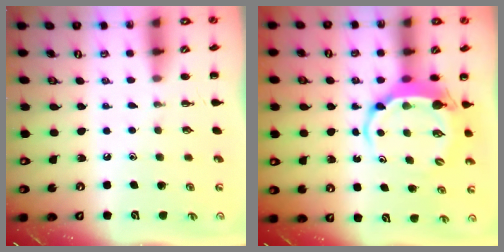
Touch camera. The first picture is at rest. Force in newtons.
{"total": 6.1, "press": 6.0, "slide": 0.9}